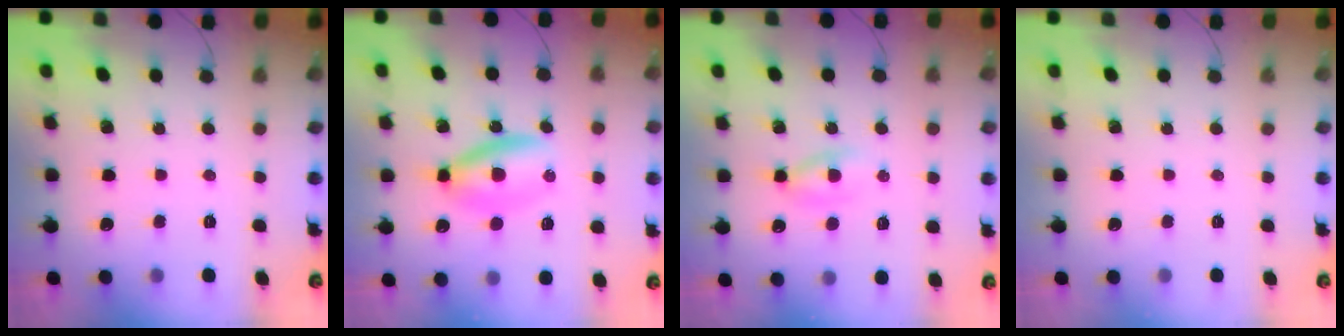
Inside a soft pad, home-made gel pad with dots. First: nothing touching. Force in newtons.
{"total": 6.3, "press": 6.2, "slide": 1.3}
{"total": 2.6, "press": 2.4, "slide": 1.0}
{"total": 0.0}